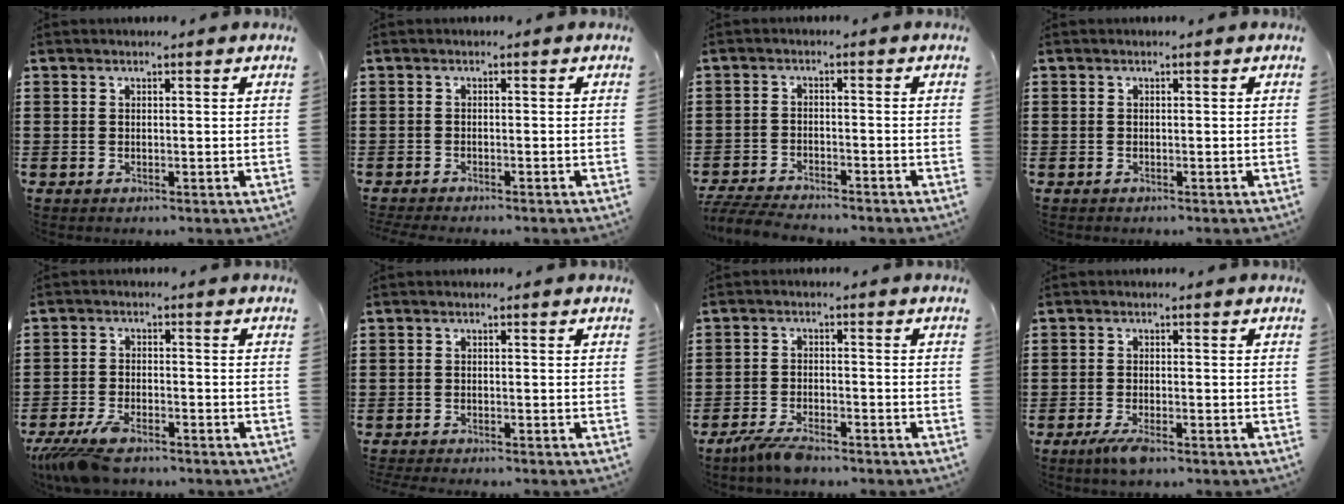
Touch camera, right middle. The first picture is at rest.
{"total": 1.2, "force": [-1.1, -0.1, 0.1], "torque": [-0.005, -0.001, -0.023]}
{"total": 4.6, "force": [-4.5, 0.5, 1.0], "torque": [-0.028, -0.003, -0.092]}
{"total": 0.5, "force": [-0.4, 0.3, -0.1], "torque": [0.001, 0.002, -0.008]}
{"total": 5.7, "force": [-4.6, 1.5, 2.8], "torque": [-0.079, -0.009, -0.095]}
{"total": 1.4, "force": [-1.3, -0.1, 0.0], "torque": [-0.005, -0.001, -0.028]}
{"total": 3.9, "force": [-3.3, 0.8, 1.9], "torque": [-0.052, -0.004, -0.067]}
{"total": 3.1, "force": [-1.8, 0.7, 2.5], "torque": [-0.053, -0.004, -0.035]}